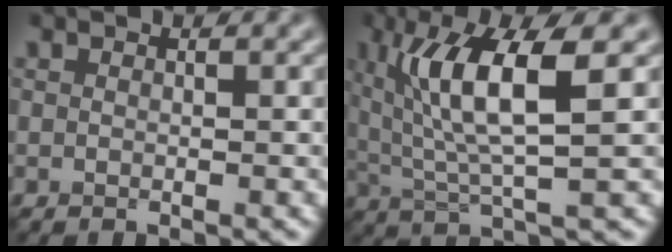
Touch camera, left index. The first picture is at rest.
{"total": 8.1, "force": [2.5, 1.9, 7.4], "torque": [-0.134, -0.004, 0.047]}